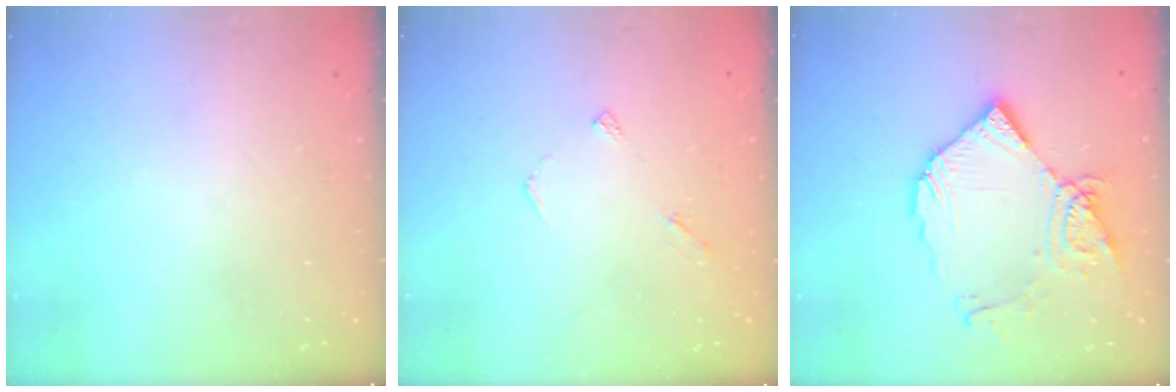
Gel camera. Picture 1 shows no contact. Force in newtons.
{"total": 3.3, "press": 3.3, "slide": 0.3}
{"total": 15.0, "press": 14.9, "slide": 1.9}